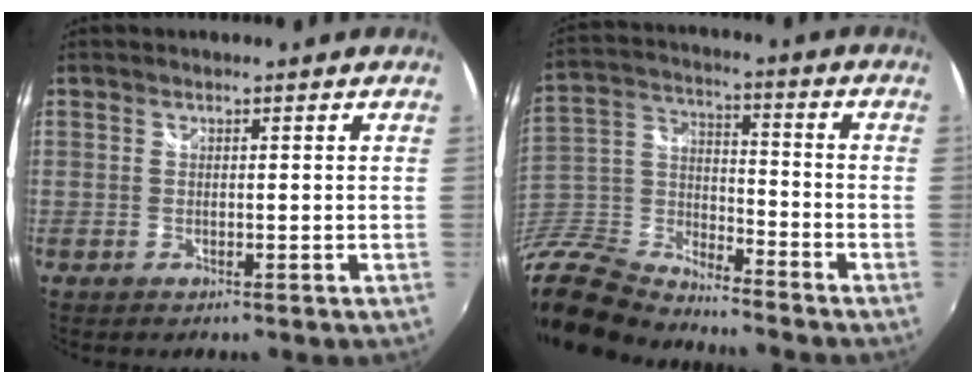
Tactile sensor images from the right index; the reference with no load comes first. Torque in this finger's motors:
{"motor_torque": [-1.79, -0.35, -1.05, -0.21]}